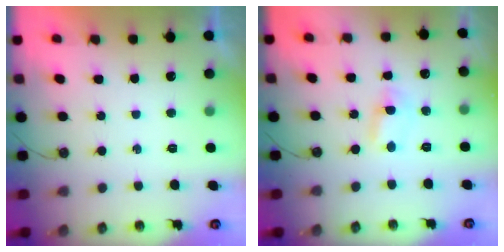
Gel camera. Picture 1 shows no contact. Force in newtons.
{"total": 1.8, "press": 1.8, "slide": 0.2}